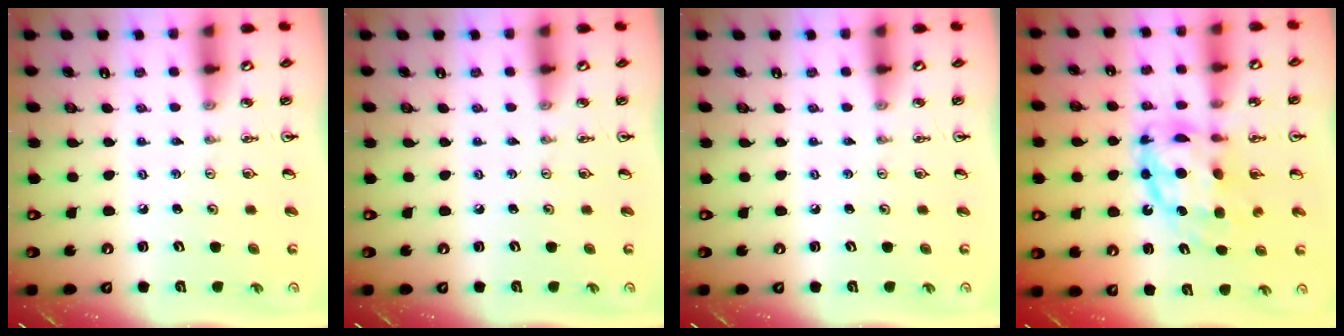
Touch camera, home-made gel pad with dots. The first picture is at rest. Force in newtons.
{"total": 0.0}
{"total": 0.0}
{"total": 11.9, "press": 11.9, "slide": 1.0}